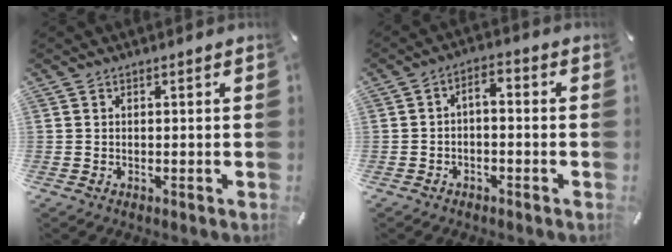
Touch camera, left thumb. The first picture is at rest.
{"total": 3.4, "force": [-2.2, 1.5, 2.2], "torque": [-0.036, 0.019, -0.043]}